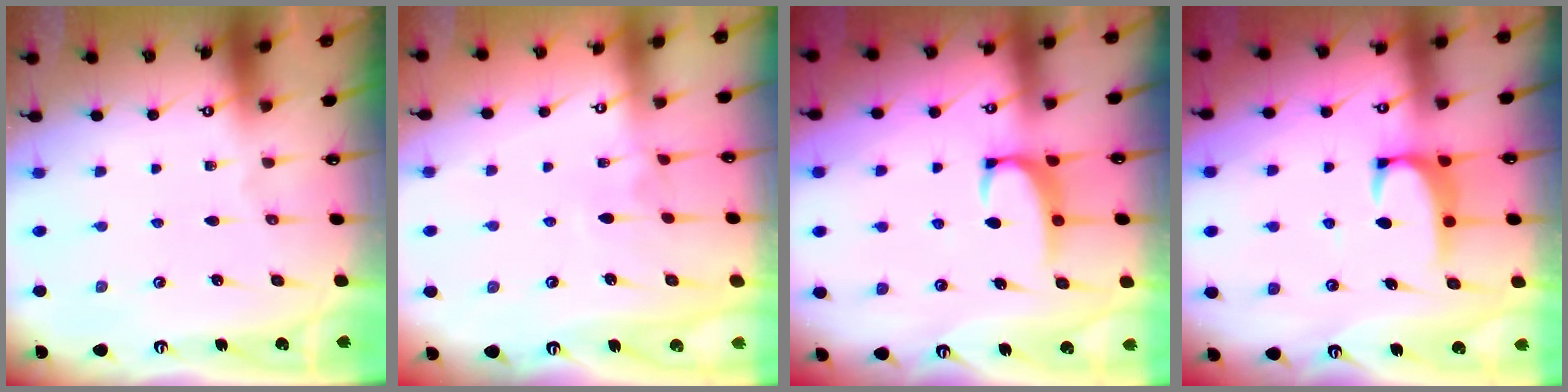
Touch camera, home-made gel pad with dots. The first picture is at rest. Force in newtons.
{"total": 4.5, "press": 4.5, "slide": 0.1}
{"total": 2.2, "press": 2.1, "slide": 0.6}
{"total": 2.0, "press": 2.0, "slide": 0.3}